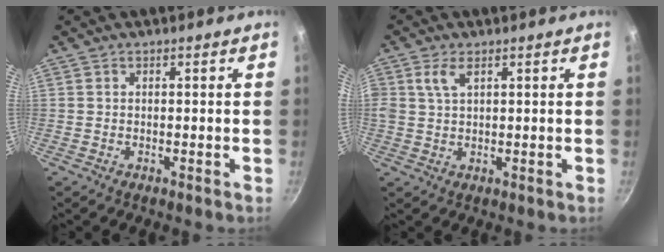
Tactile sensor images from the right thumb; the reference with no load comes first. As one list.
[{"total": 3.4, "force": [1.6, 1.7, 2.4], "torque": [-0.050, 0.001, 0.037]}]